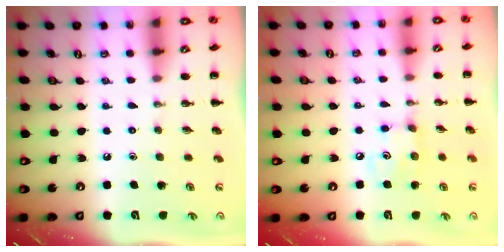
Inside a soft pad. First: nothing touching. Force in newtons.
{"total": 4.6, "press": 4.6, "slide": 0.6}